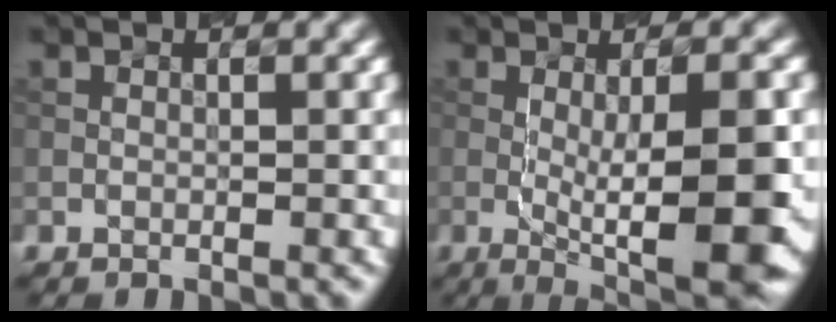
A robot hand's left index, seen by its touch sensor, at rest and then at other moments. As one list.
[{"total": 9.9, "force": [-1.3, 2.4, 9.5], "torque": [-0.136, -0.016, -0.012]}]